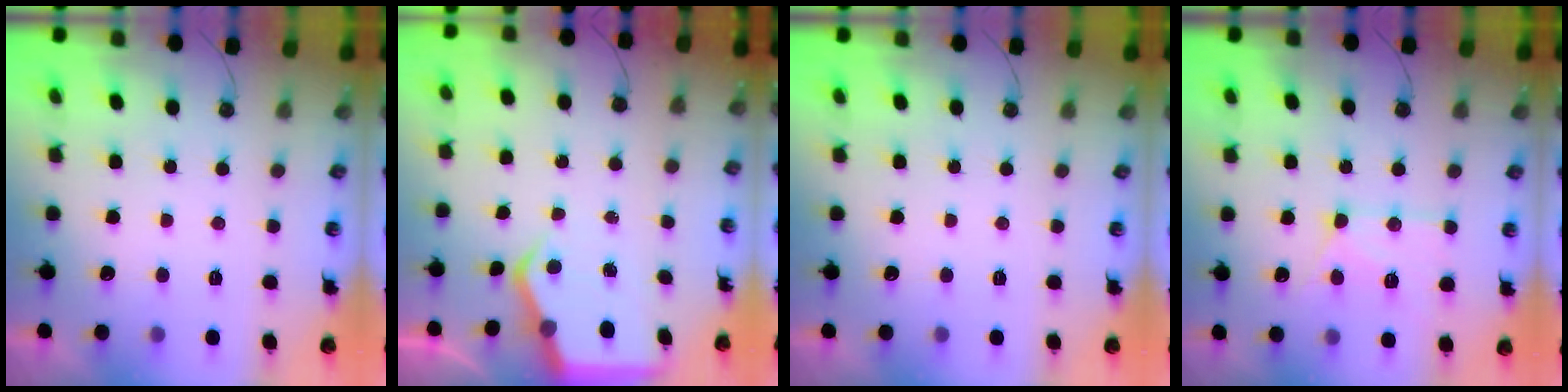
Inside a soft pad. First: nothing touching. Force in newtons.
{"total": 5.9, "press": 5.9, "slide": 0.6}
{"total": 0.0}
{"total": 12.8, "press": 12.8, "slide": 1.4}